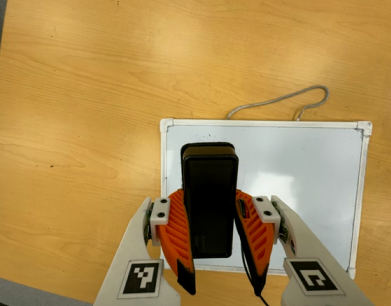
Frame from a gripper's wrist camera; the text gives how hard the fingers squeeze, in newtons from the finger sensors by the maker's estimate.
{"total": 7.6, "left": 6.7, "right": 8.4}